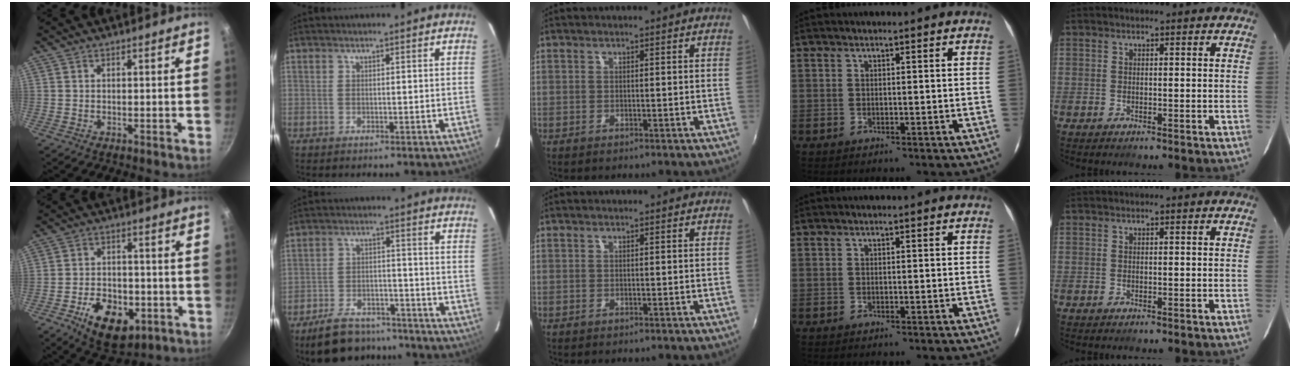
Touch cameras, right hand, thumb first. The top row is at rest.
{"thumb": {"total": 12.7, "force": [-4.9, 7.9, 8.6], "torque": [-0.108, 0.016, -0.067]}, "index": {"total": 13.9, "force": [-11.5, 6.1, 5.1], "torque": [-0.123, 0.009, -0.162]}}